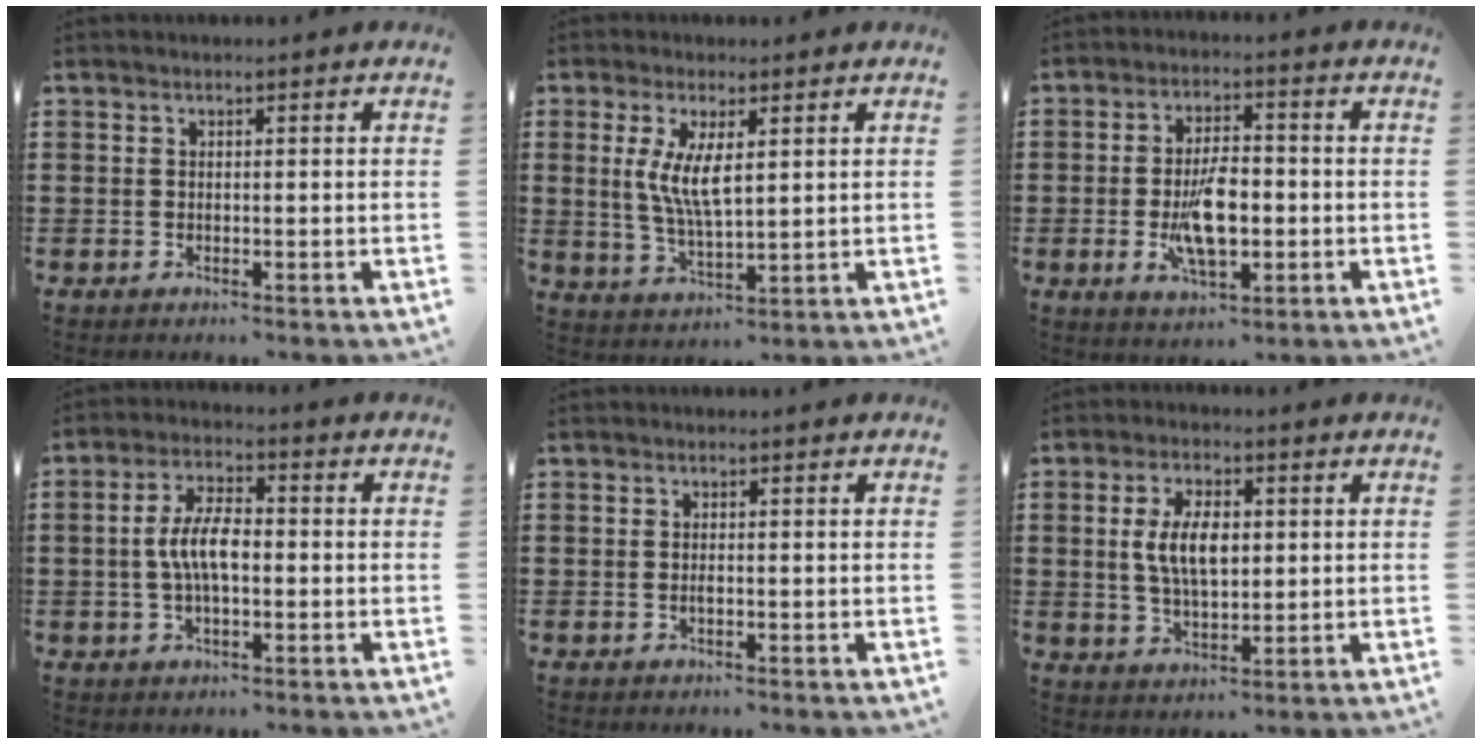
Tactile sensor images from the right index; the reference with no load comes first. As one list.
[{"total": 6.4, "force": [1.3, 2.1, 5.9], "torque": [-0.118, 0.004, 0.023]}, {"total": 8.6, "force": [-1.5, 3.8, 7.6], "torque": [-0.147, -0.004, -0.032]}, {"total": 6.8, "force": [-0.4, 2.9, 6.1], "torque": [-0.131, 0.000, -0.013]}, {"total": 0.7, "force": [-0.2, 0.1, 0.6], "torque": [-0.013, -0.003, -0.003]}, {"total": 7.1, "force": [0.8, 3.5, 6.2], "torque": [-0.122, 0.006, 0.009]}]